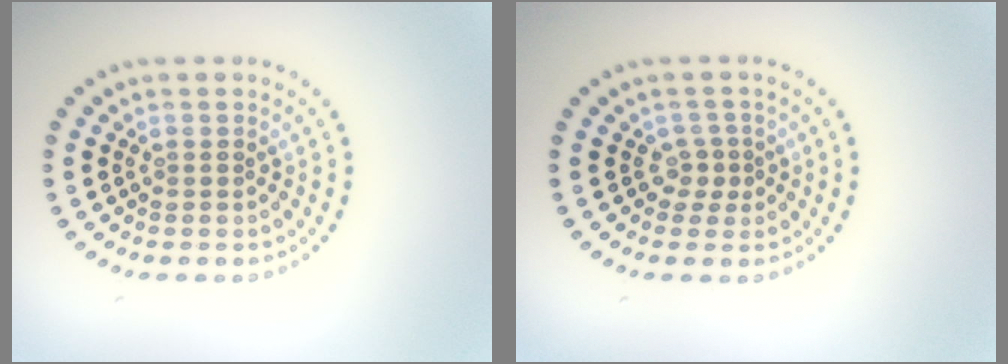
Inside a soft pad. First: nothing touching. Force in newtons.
{"total": 1.6, "press": 1.1, "slide": 1.3}